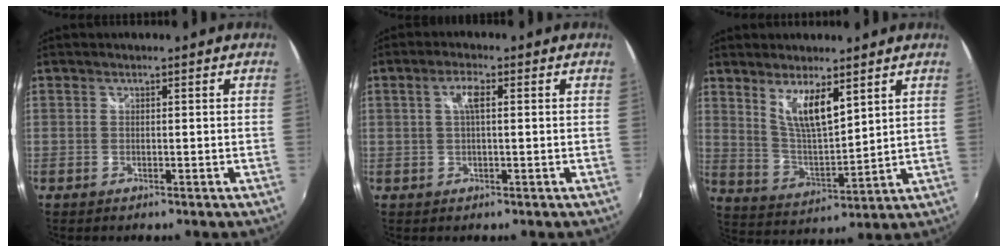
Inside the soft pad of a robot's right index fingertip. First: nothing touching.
{"total": 3.1, "force": [0.6, 0.7, 2.9], "torque": [-0.057, 0.006, 0.010]}
{"total": 9.1, "force": [5.3, 2.5, 6.9], "torque": [-0.125, -0.010, 0.107]}